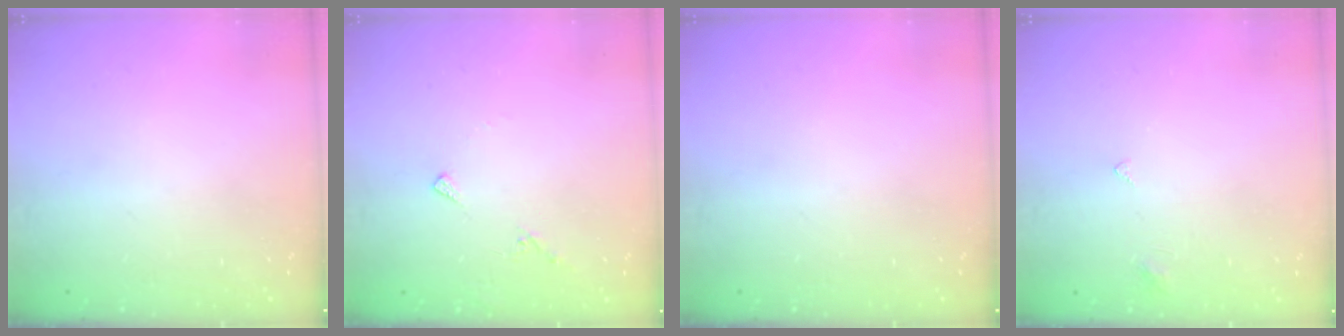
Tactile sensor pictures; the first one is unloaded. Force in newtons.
{"total": 4.7, "press": 4.7, "slide": 0.6}
{"total": 0.0}
{"total": 2.5, "press": 2.4, "slide": 0.4}